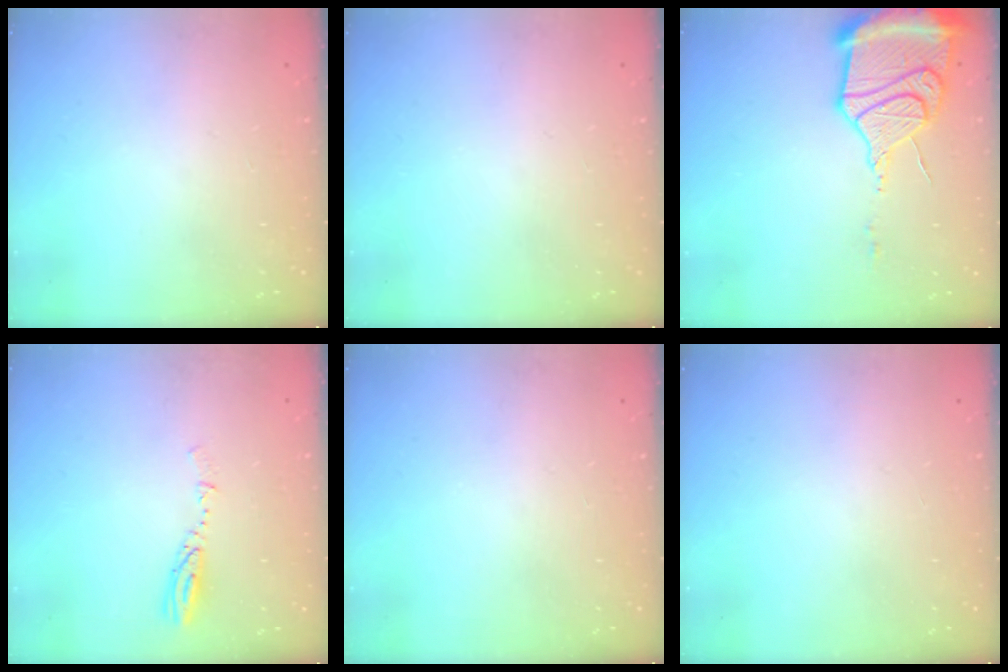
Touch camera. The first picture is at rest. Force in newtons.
{"total": 0.0}
{"total": 17.6, "press": 17.4, "slide": 2.2}
{"total": 3.8, "press": 3.7, "slide": 0.2}
{"total": 0.0}
{"total": 0.0}